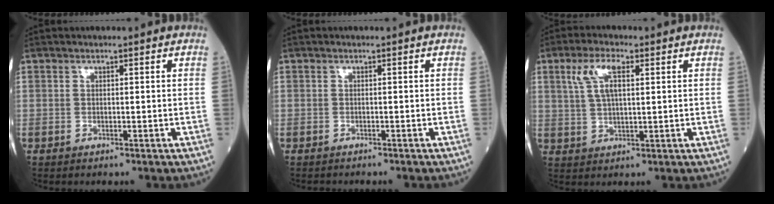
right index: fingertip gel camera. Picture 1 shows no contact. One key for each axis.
{"total": 1.1, "fx": -1.0, "fy": 0.5, "fz": 0.0, "tx": -0.007, "ty": 0.000, "tz": -0.016}
{"total": 6.3, "fx": 2.5, "fy": 2.1, "fz": 5.4, "tx": -0.117, "ty": 0.014, "tz": 0.053}